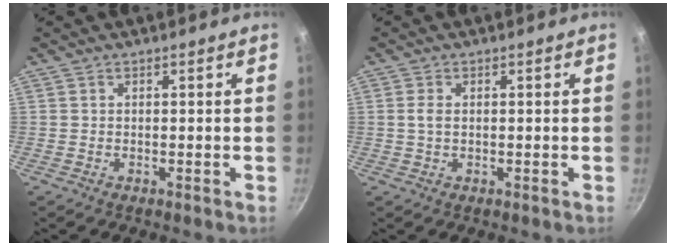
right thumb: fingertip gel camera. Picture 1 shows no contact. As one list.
[{"total": 2.0, "force": [0.2, 1.2, 1.6], "torque": [-0.031, 0.001, 0.003]}]